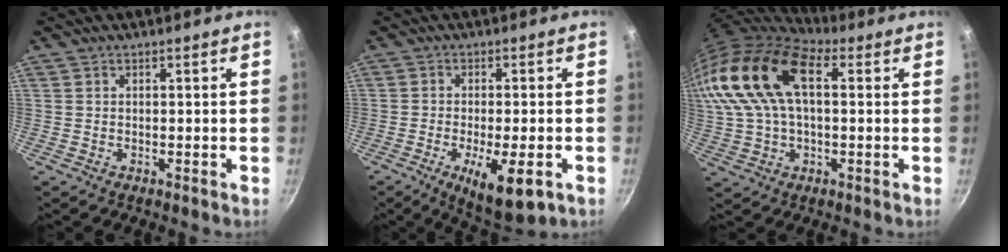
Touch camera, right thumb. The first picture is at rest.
{"total": 10.4, "force": [-3.9, 3.3, 9.1], "torque": [-0.143, 0.000, -0.053]}
{"total": 23.5, "force": [6.0, 13.6, 18.2], "torque": [-0.384, 0.031, 0.099]}